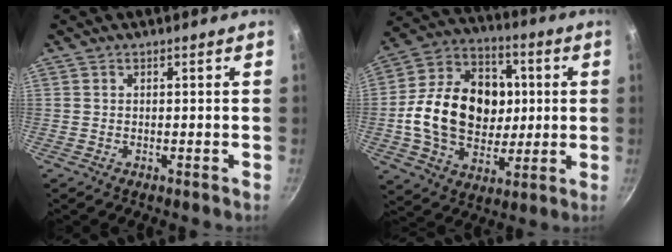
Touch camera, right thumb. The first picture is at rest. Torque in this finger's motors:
{"motor_torque": [1.54, 3.04, 1.34, -0.64, 0.45]}